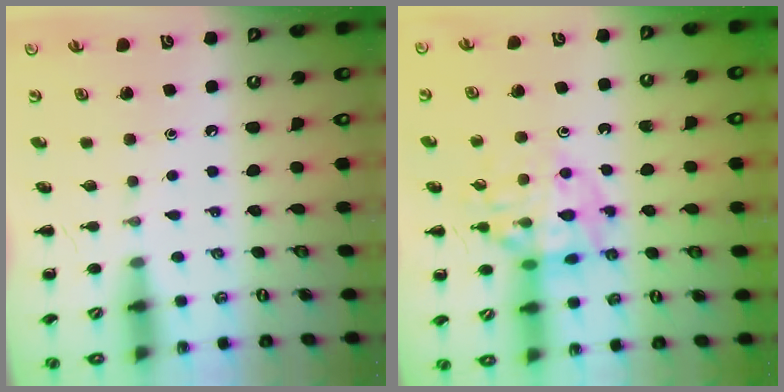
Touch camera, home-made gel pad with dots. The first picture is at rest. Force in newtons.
{"total": 14.0, "press": 13.8, "slide": 2.4}